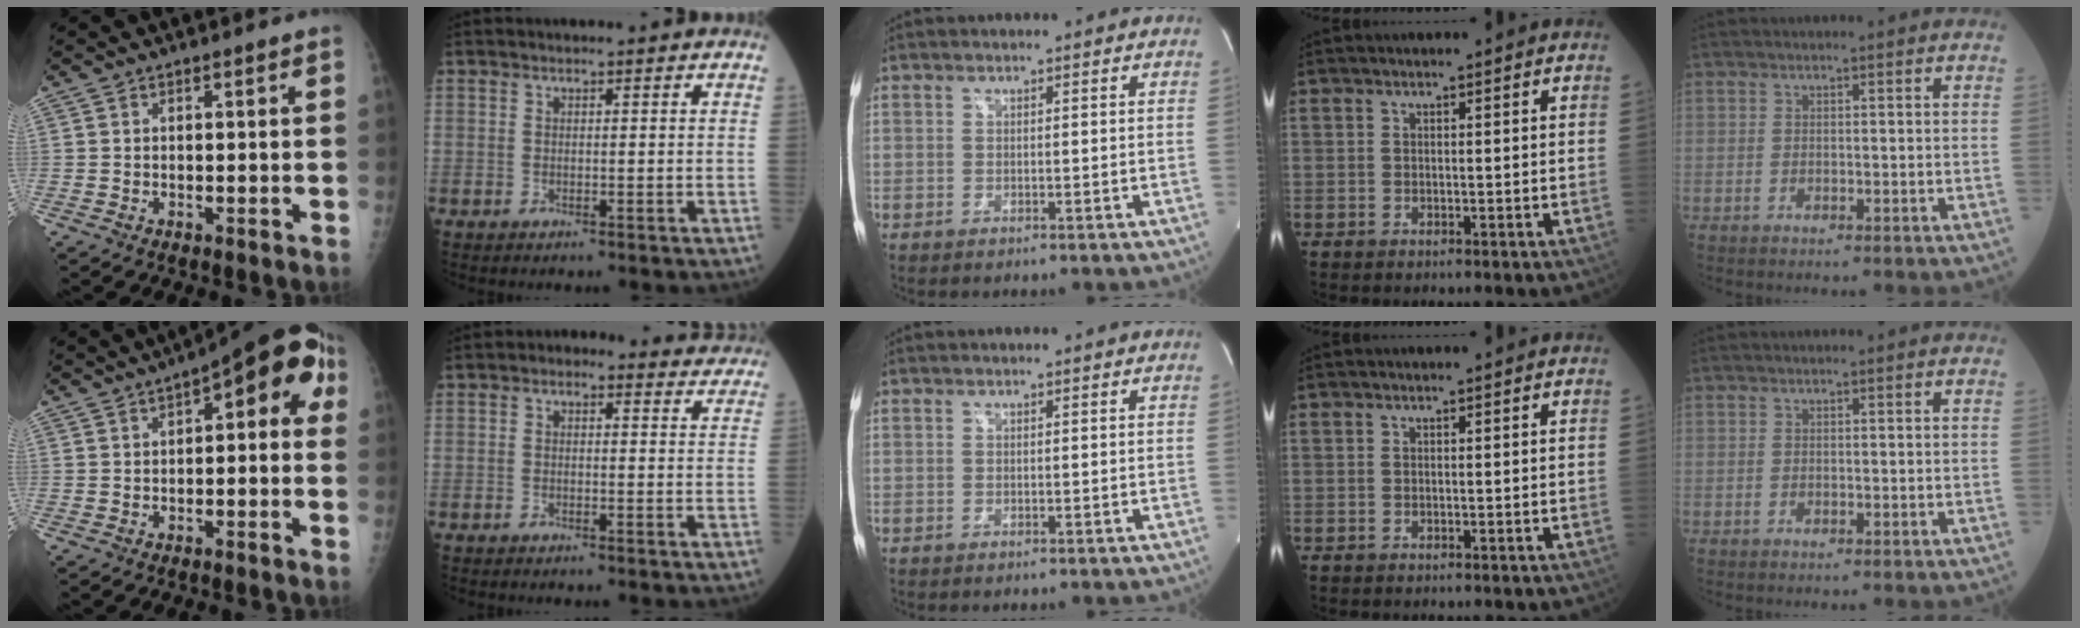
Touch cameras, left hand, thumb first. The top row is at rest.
{"thumb": {"total": 11.5, "force": [2.5, 5.0, 10.0], "torque": [-0.096, 0.032, 0.019]}, "index": {"total": 5.1, "force": [3.9, 2.8, 1.6], "torque": [-0.003, 0.016, 0.027]}}